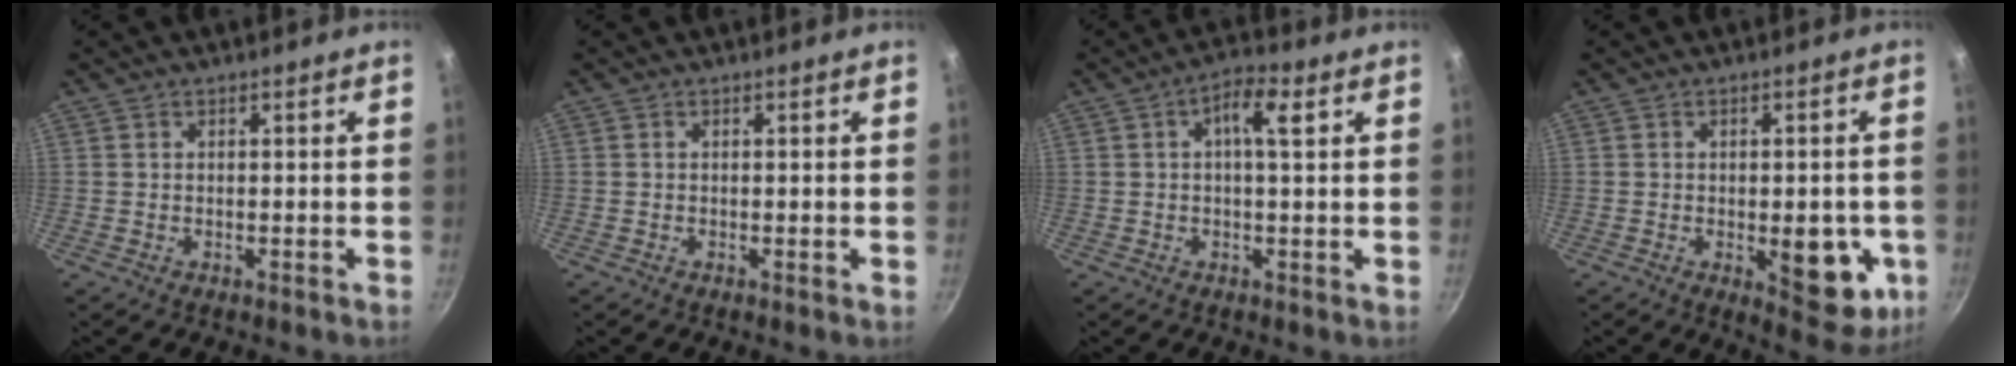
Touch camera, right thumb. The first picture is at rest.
{"total": 0.0}
{"total": 5.3, "force": [1.5, 1.7, 4.8], "torque": [-0.075, 0.006, 0.020]}
{"total": 11.6, "force": [-2.6, 5.2, 10.0], "torque": [-0.087, -0.005, -0.027]}